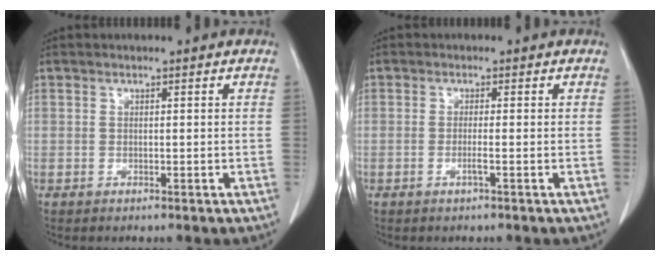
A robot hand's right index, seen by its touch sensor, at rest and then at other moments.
{"total": 1.3, "force": [-0.6, -0.2, 1.1], "torque": [-0.024, -0.002, -0.013]}